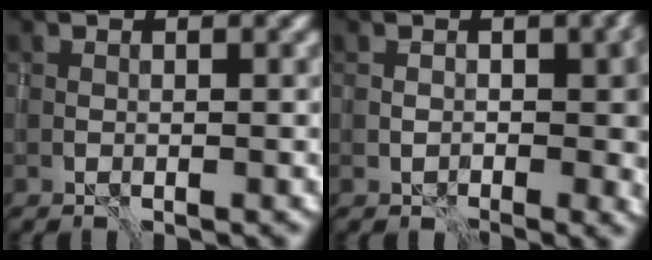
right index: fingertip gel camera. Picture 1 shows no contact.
{"total": 5.8, "force": [-0.6, 3.5, 4.6], "torque": [-0.067, -0.012, -0.004]}